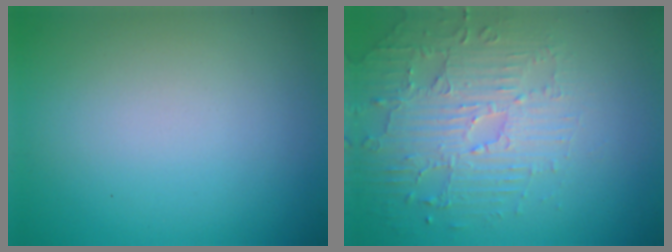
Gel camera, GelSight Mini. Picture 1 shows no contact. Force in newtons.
{"total": 4.4, "press": 3.6, "slide": 2.6}